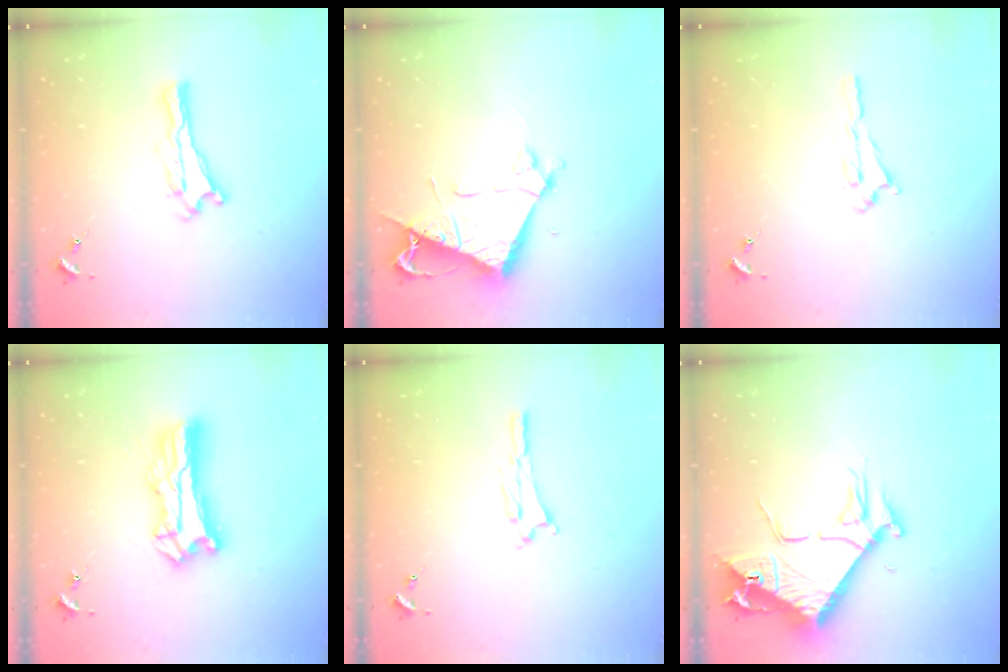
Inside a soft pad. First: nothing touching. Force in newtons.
{"total": 7.1, "press": 7.1, "slide": 0.8}
{"total": 0.7, "press": 0.7, "slide": 0.2}
{"total": 11.0, "press": 10.9, "slide": 0.8}
{"total": 1.2, "press": 1.2, "slide": 0.2}
{"total": 7.9, "press": 7.8, "slide": 1.0}